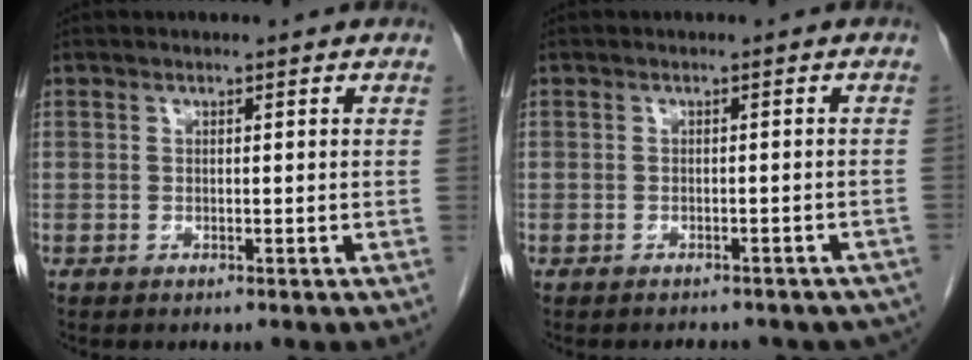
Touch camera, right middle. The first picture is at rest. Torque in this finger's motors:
{"motor_torque": [1.08, -1.05, 0.11, 0.03]}